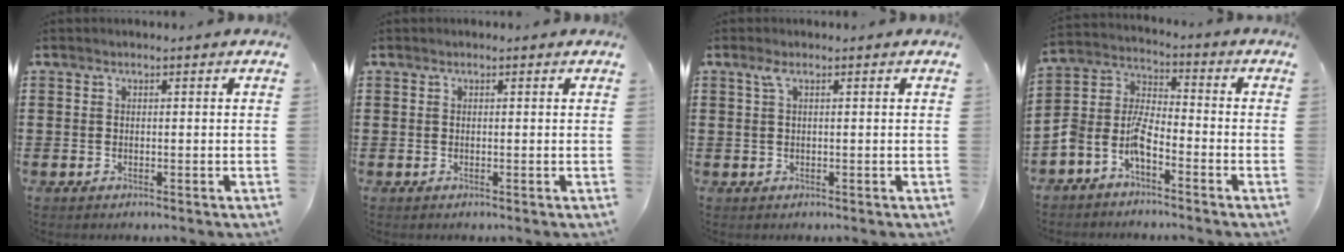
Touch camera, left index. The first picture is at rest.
{"total": 0.0}
{"total": 1.7, "force": [0.4, 0.4, 1.6], "torque": [-0.032, 0.003, 0.007]}
{"total": 6.3, "force": [-4.7, 2.5, 3.5], "torque": [-0.099, -0.012, -0.100]}